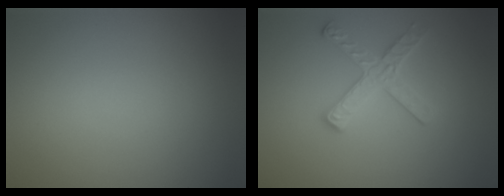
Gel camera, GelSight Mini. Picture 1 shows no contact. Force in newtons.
{"total": 2.8, "press": 2.8, "slide": 0.3}